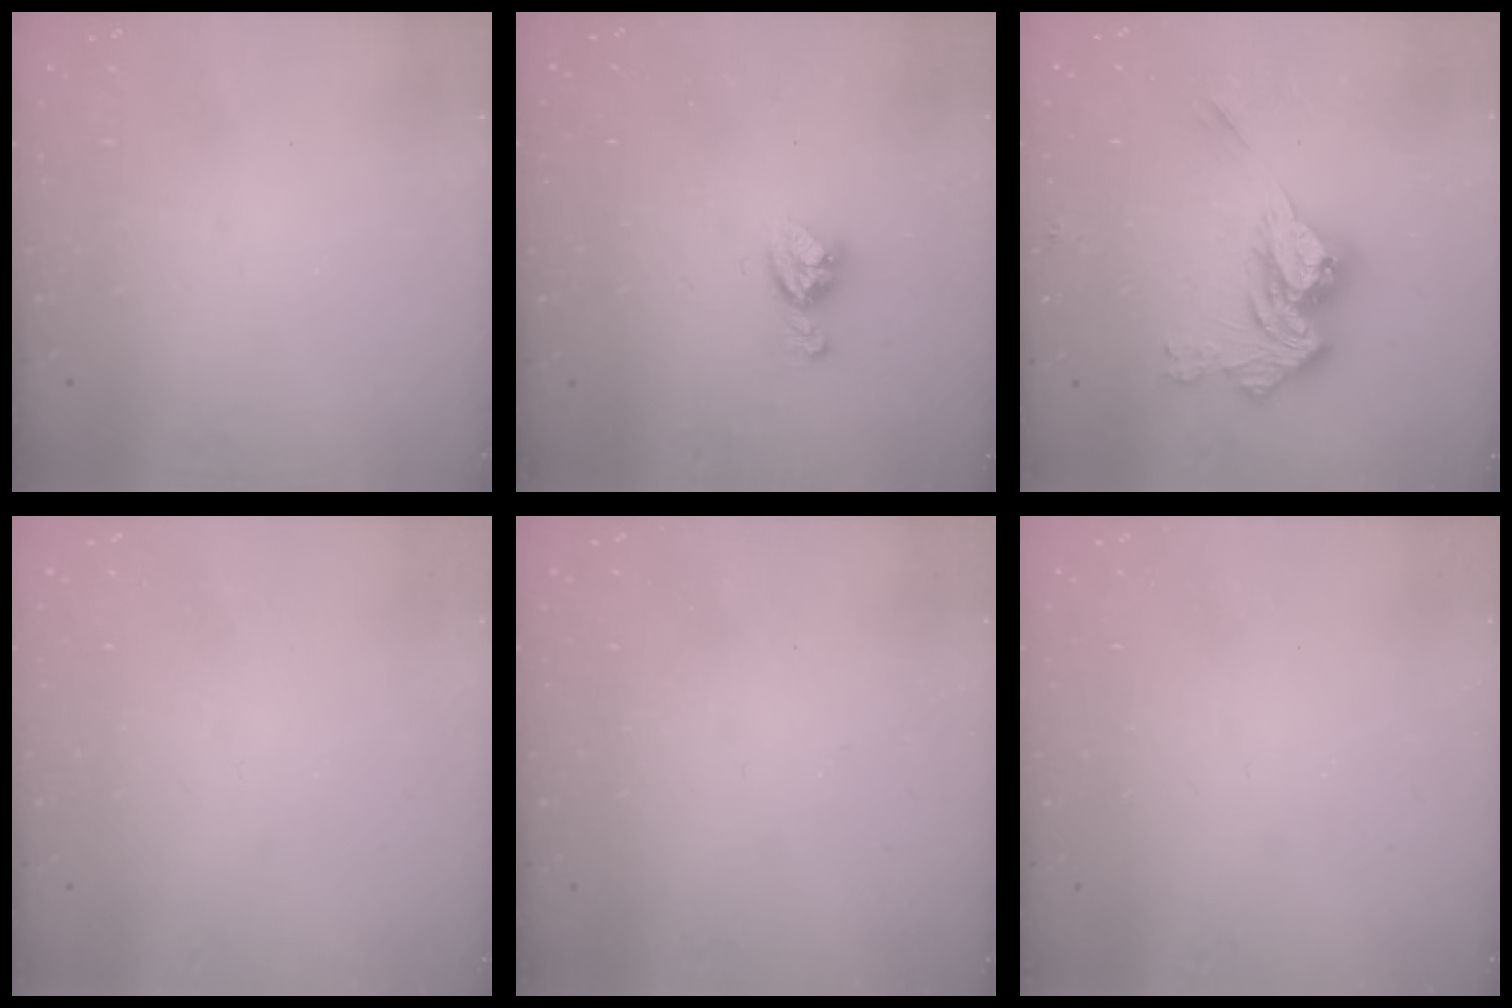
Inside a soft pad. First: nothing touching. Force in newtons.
{"total": 7.2, "press": 7.2, "slide": 0.4}
{"total": 15.3, "press": 15.2, "slide": 0.3}
{"total": 0.0}
{"total": 3.4, "press": 3.3, "slide": 0.4}
{"total": 0.0}